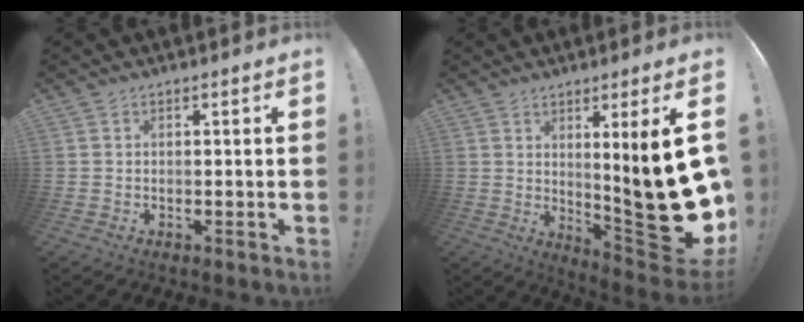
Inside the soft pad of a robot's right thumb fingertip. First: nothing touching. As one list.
[{"total": 19.8, "force": [1.7, 3.4, 19.4], "torque": [-0.272, -0.039, 0.033]}]